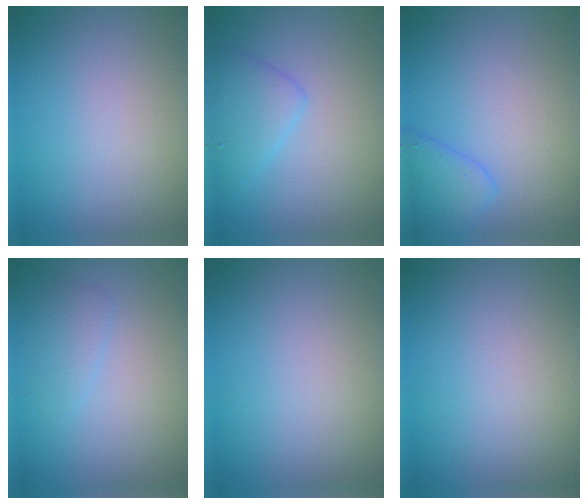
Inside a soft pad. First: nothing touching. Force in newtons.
{"total": 2.5, "press": 2.5, "slide": 0.1}
{"total": 2.7, "press": 2.7, "slide": 0.2}
{"total": 1.4, "press": 1.4, "slide": 0.1}
{"total": 0.0}
{"total": 0.0}